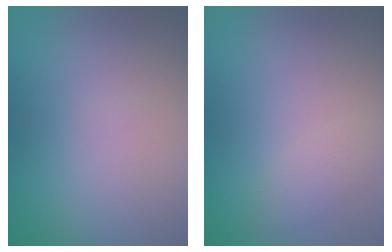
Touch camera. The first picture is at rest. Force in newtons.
{"total": 1.7, "press": 1.7, "slide": 0.1}